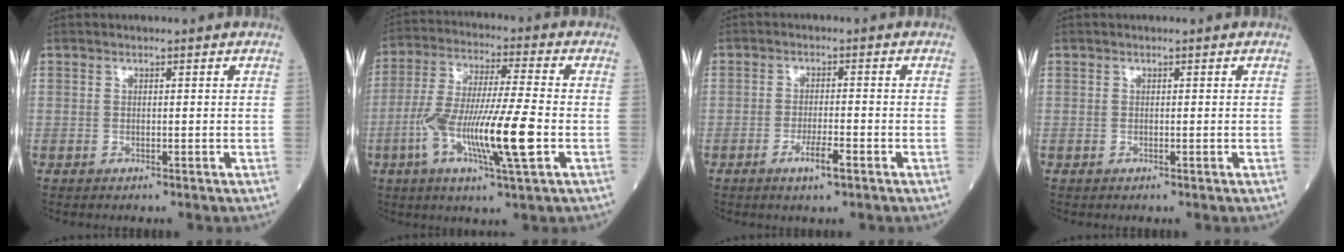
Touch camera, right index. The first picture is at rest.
{"total": 14.0, "force": [-3.8, 0.6, 13.4], "torque": [-0.263, -0.007, -0.073]}
{"total": 3.7, "force": [-1.9, 0.4, 3.1], "torque": [-0.058, -0.003, -0.034]}
{"total": 0.0}